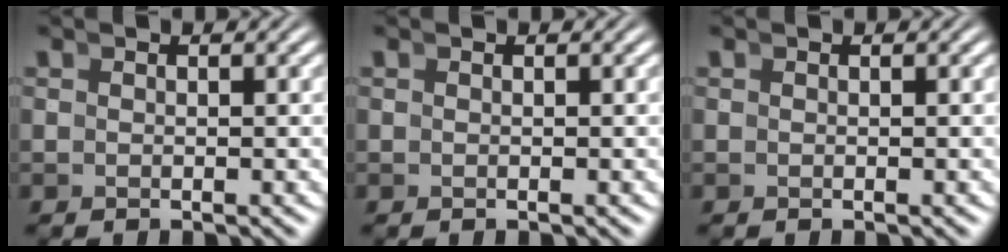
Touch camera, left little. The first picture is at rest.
{"total": 0.0}
{"total": 0.0}